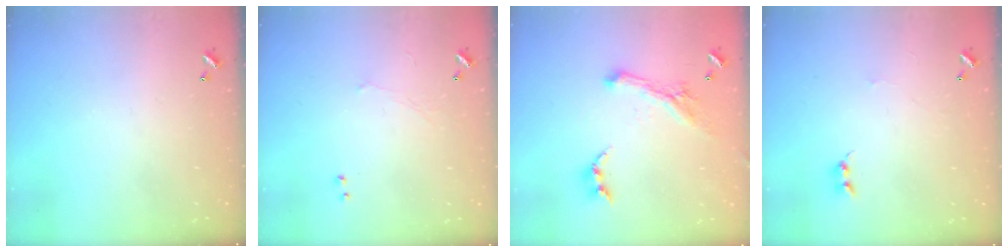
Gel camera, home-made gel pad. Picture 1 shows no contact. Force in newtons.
{"total": 0.7, "press": 0.3, "slide": 0.6}
{"total": 2.2, "press": 2.1, "slide": 0.5}
{"total": 0.0}